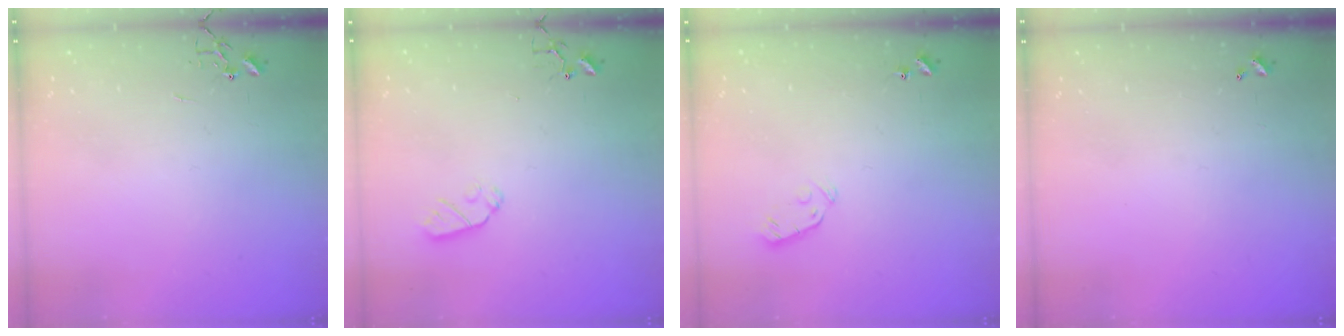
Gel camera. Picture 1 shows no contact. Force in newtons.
{"total": 5.4, "press": 5.4, "slide": 0.4}
{"total": 3.3, "press": 3.1, "slide": 1.0}
{"total": 0.0}